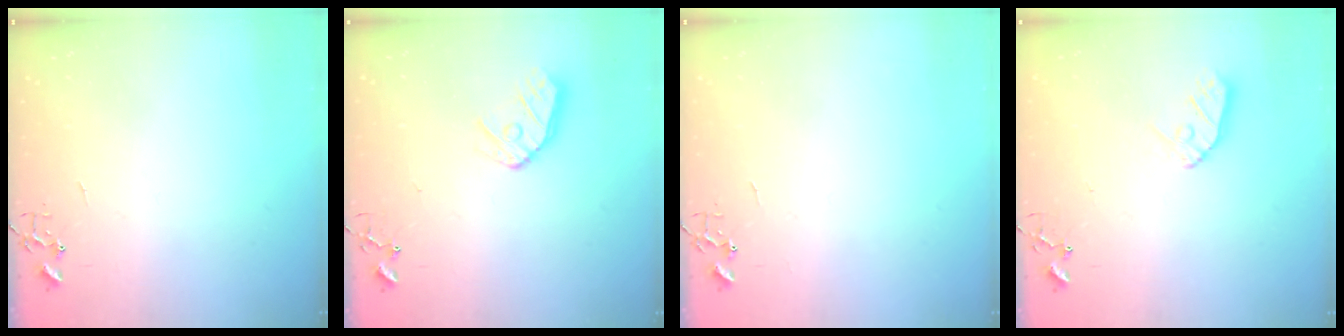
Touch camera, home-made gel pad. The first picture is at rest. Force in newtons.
{"total": 10.8, "press": 10.8, "slide": 0.9}
{"total": 0.0}
{"total": 9.0, "press": 8.9, "slide": 0.8}